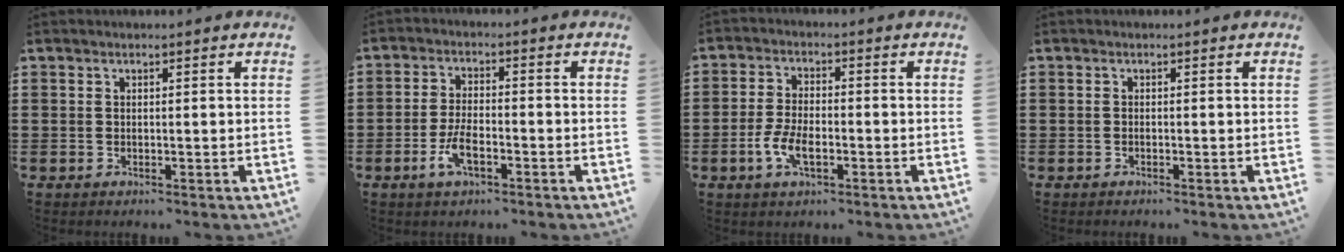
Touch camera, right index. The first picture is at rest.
{"total": 4.4, "force": [-2.0, 1.7, 3.6], "torque": [-0.080, 0.001, -0.042]}
{"total": 5.1, "force": [-2.0, 2.3, 4.1], "torque": [-0.096, -0.006, -0.044]}
{"total": 0.0}